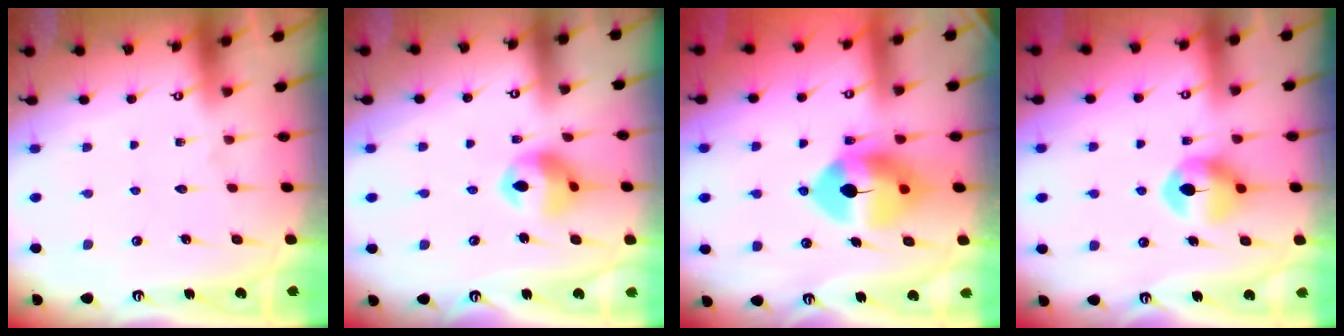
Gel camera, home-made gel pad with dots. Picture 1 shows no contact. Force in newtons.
{"total": 11.6, "press": 11.5, "slide": 1.9}
{"total": 12.0, "press": 11.8, "slide": 2.0}
{"total": 8.9, "press": 8.9, "slide": 0.3}